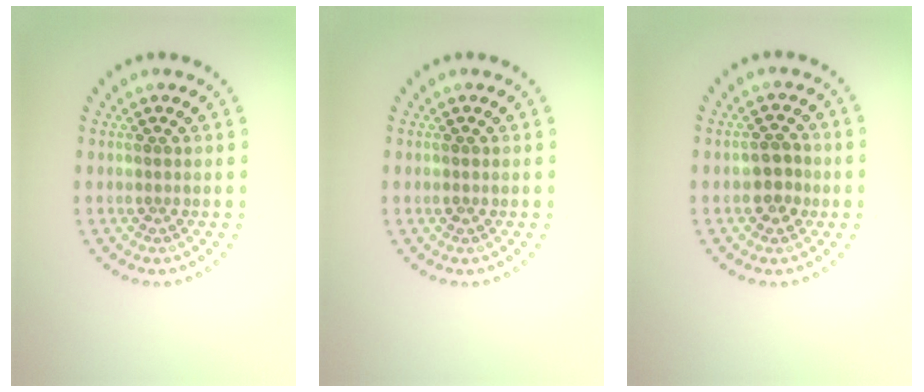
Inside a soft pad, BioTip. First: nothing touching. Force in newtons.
{"total": 0.9, "press": 0.9, "slide": 0.1}
{"total": 1.8, "press": 1.7, "slide": 0.5}